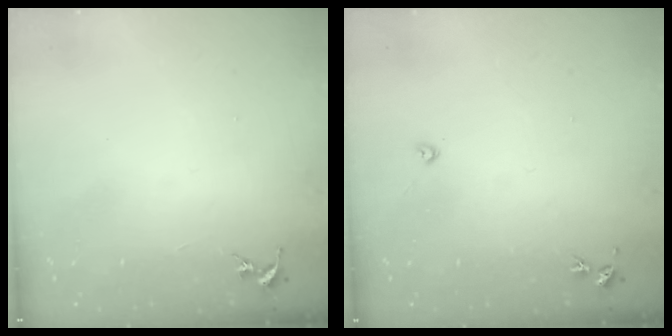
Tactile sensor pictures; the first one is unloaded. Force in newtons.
{"total": 2.2, "press": 2.2, "slide": 0.3}